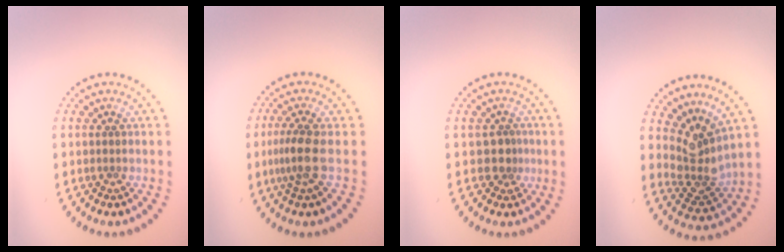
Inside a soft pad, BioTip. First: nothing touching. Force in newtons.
{"total": 2.7, "press": 2.1, "slide": 1.7}
{"total": 1.9, "press": 1.3, "slide": 1.3}
{"total": 3.6, "press": 2.6, "slide": 2.5}